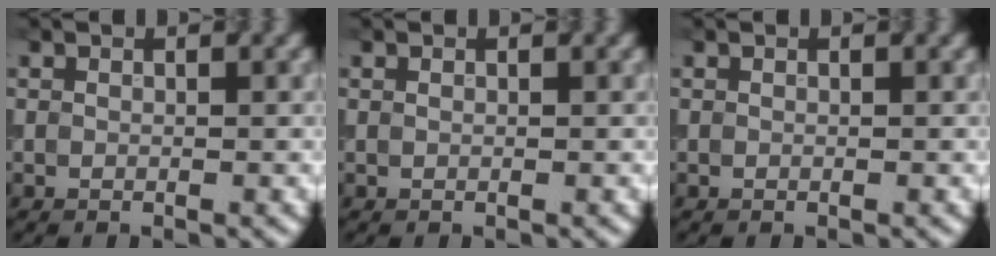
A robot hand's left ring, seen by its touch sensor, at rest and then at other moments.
{"total": 0.5, "force": [0.2, -0.5, -0.1], "torque": [-0.002, -0.004, 0.008]}
{"total": 0.0}